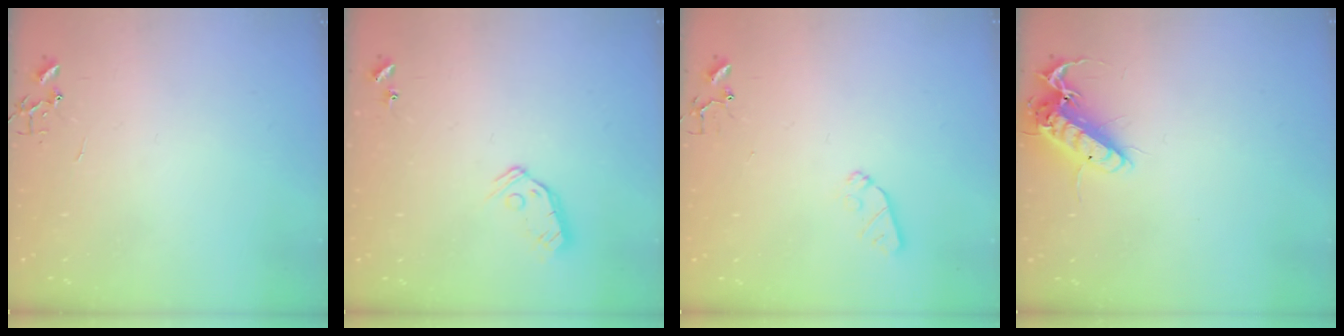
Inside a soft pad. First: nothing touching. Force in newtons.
{"total": 7.5, "press": 7.5, "slide": 0.4}
{"total": 6.2, "press": 6.2, "slide": 0.9}
{"total": 14.3, "press": 14.2, "slide": 1.9}